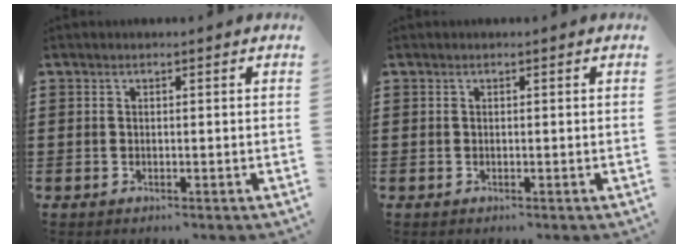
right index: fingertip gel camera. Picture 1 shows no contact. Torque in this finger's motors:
{"motor_torque": [1.80, 0.34, 0.03, -0.01]}